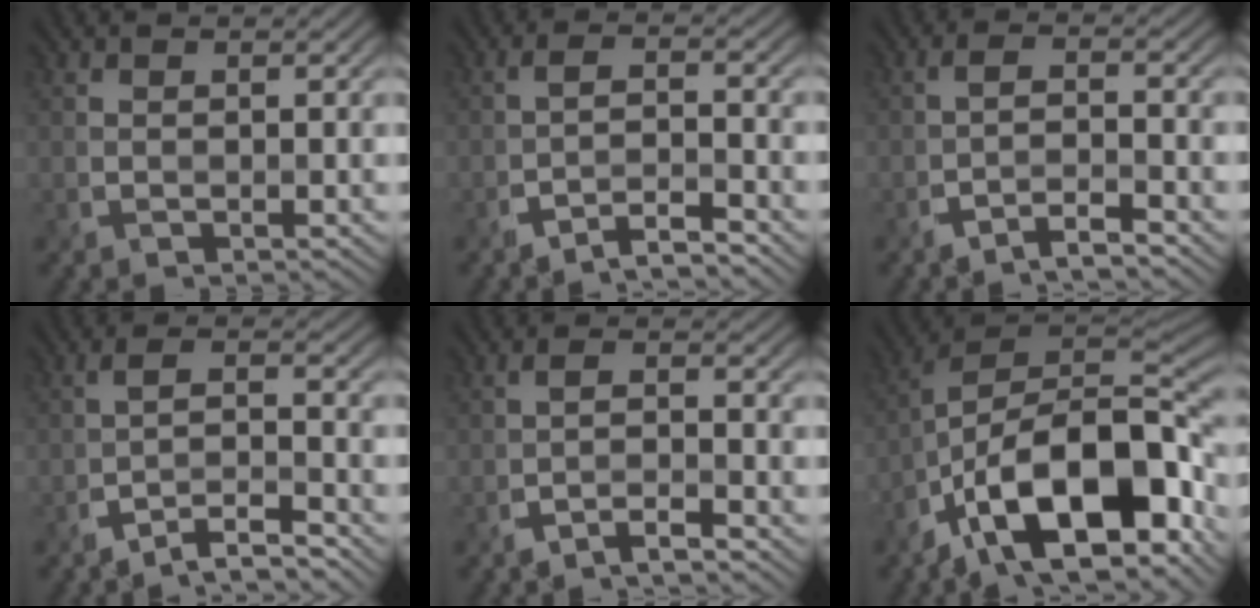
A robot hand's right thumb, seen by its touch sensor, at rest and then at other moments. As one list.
[{"total": 4.4, "force": [-3.4, 0.6, 2.7], "torque": [-0.037, 0.017, -0.071]}, {"total": 3.7, "force": [-2.8, 0.5, 2.4], "torque": [-0.038, 0.013, -0.063]}, {"total": 5.4, "force": [-4.1, 0.8, 3.3], "torque": [-0.044, 0.016, -0.082]}, {"total": 2.9, "force": [-2.2, 0.3, 1.9], "torque": [-0.032, 0.009, -0.054]}, {"total": 18.5, "force": [-7.5, 8.9, 14.3], "torque": [-0.238, 0.000, -0.134]}]